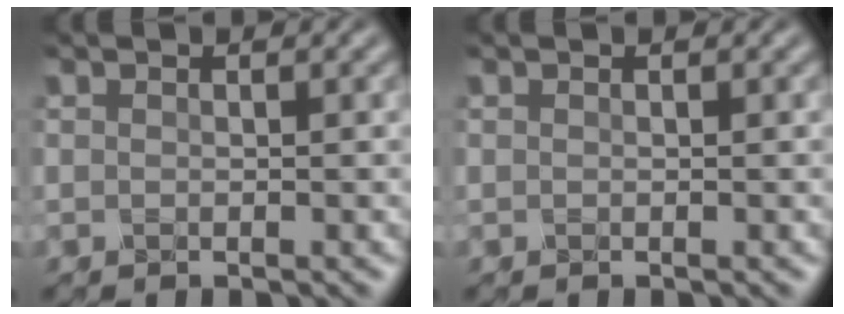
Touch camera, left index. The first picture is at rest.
{"total": 0.0}